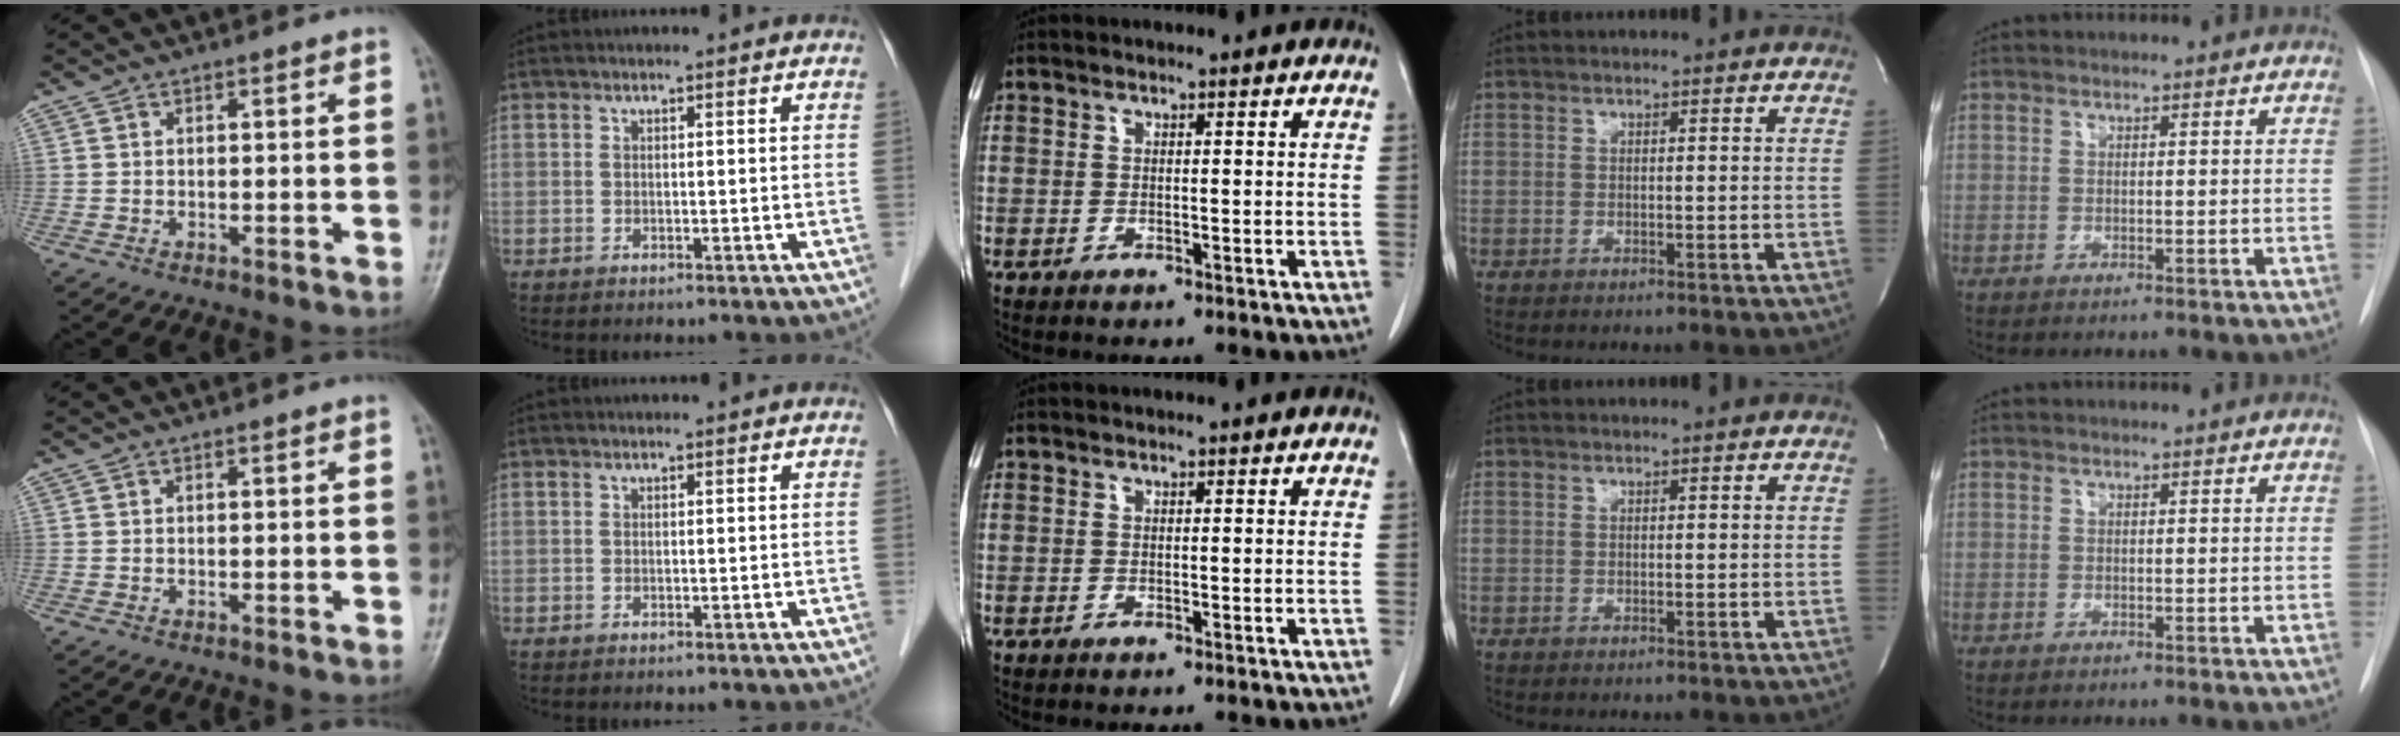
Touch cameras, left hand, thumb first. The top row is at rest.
{}